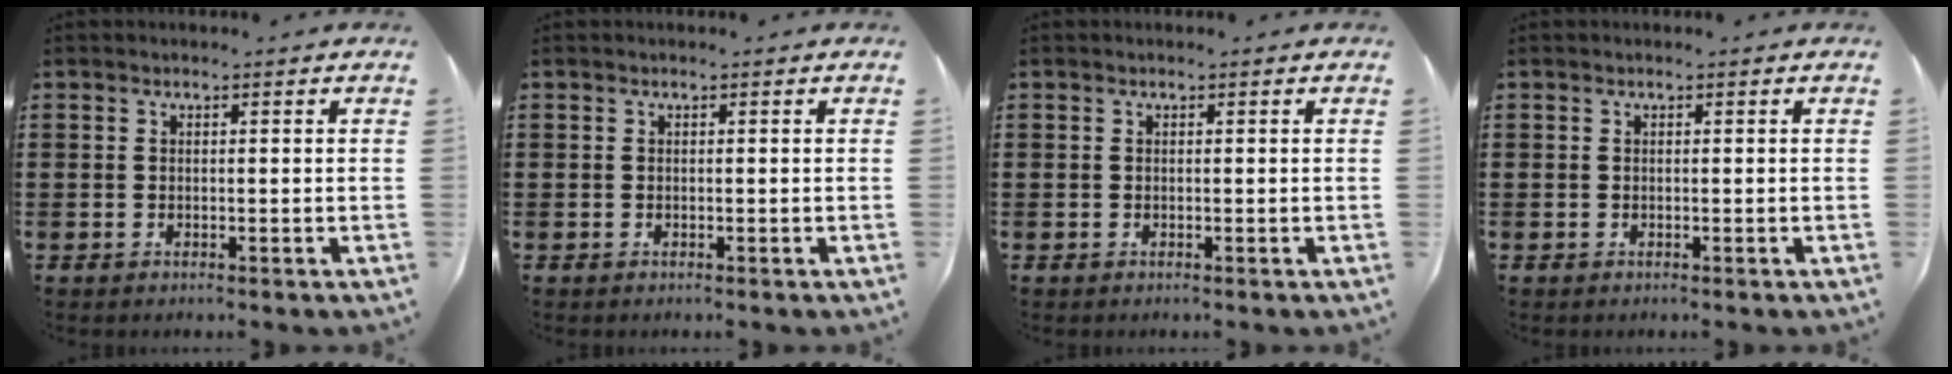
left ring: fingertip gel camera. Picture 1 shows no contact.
{"total": 0.0}
{"total": 0.0}
{"total": 0.0}